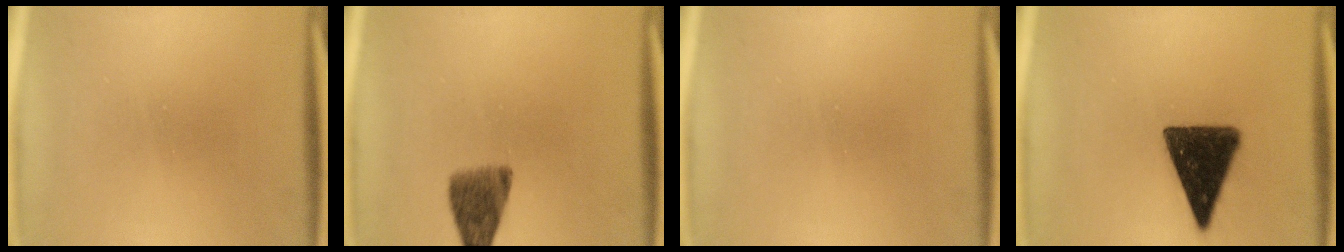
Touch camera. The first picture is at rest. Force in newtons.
{"total": 5.4}
{"total": 0.0}
{"total": 13.7}